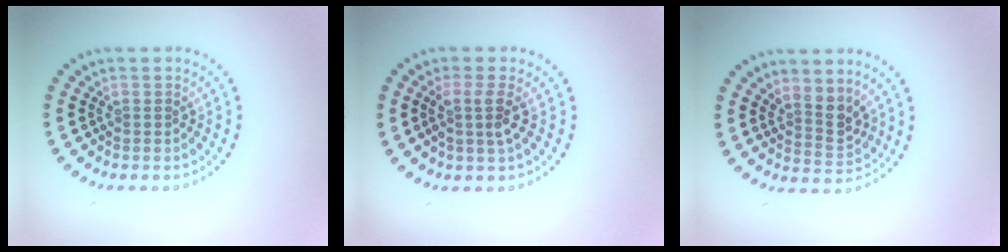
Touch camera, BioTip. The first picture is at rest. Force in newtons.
{"total": 2.2, "press": 1.7, "slide": 1.3}
{"total": 2.7, "press": 2.0, "slide": 1.8}